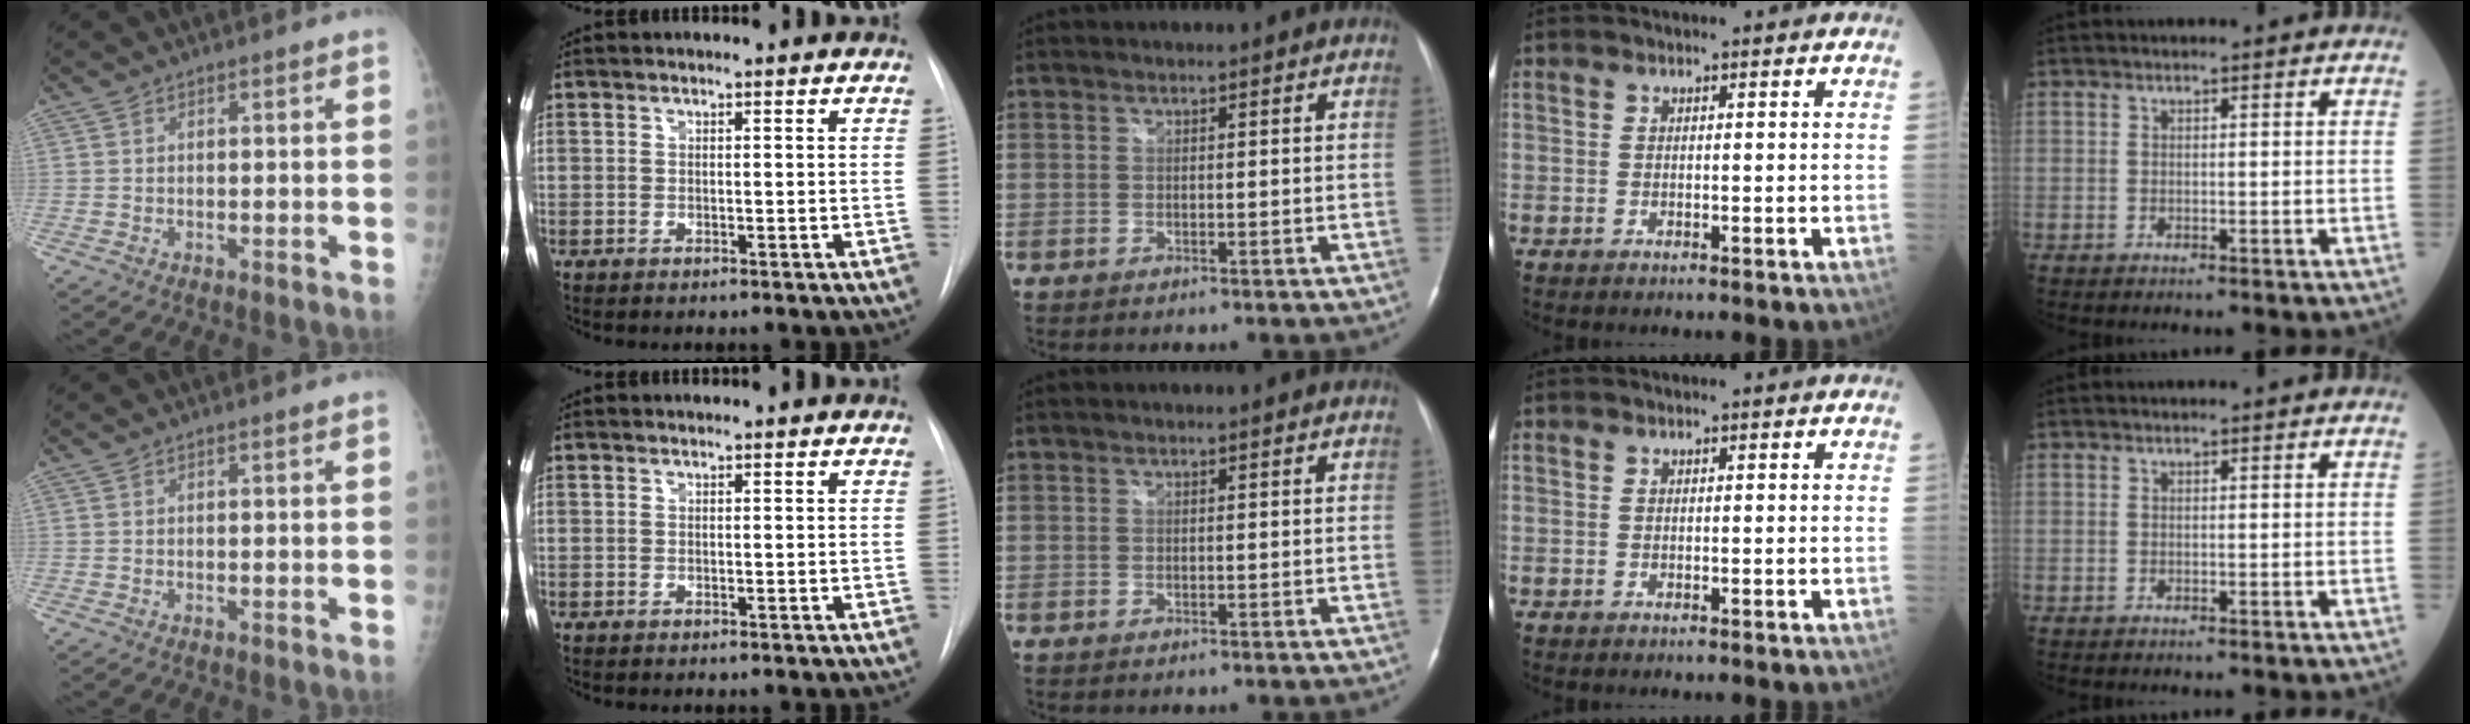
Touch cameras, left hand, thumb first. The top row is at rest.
{}